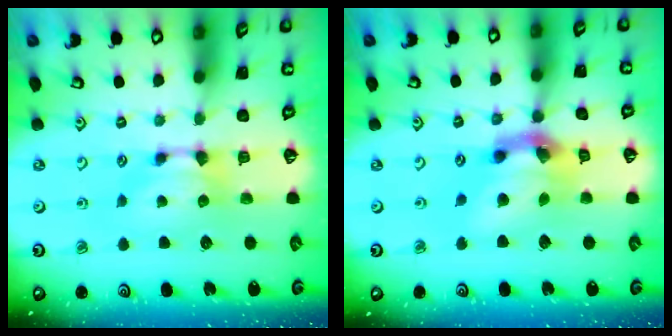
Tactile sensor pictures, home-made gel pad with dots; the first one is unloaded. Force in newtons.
{"total": 8.1, "press": 7.7, "slide": 2.4}